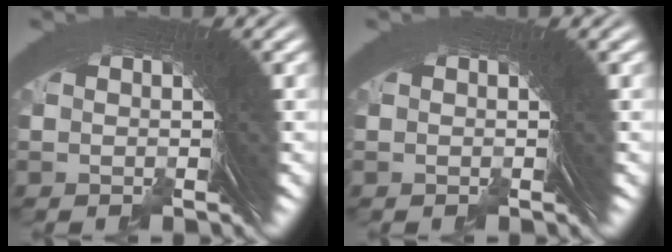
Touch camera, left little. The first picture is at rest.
{"total": 0.0}